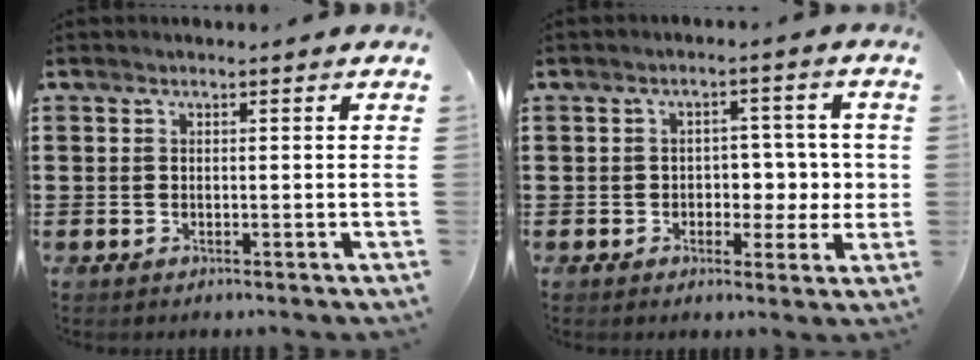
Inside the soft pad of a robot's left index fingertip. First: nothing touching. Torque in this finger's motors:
{"motor_torque": [0.18, 0.23, 0.17, 0.03]}